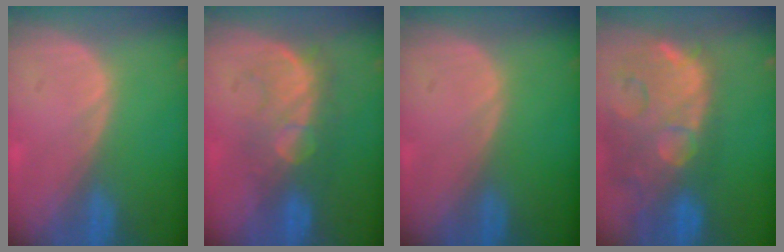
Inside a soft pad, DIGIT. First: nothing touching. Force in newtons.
{"total": 7.8, "press": 7.7, "slide": 1.5}
{"total": 0.0}
{"total": 14.8, "press": 11.9, "slide": 8.9}